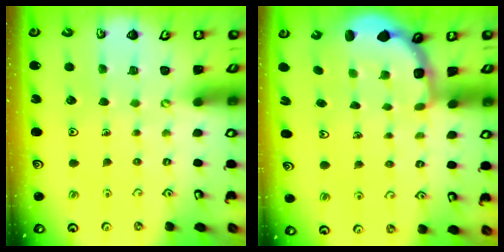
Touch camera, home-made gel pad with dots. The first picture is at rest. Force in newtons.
{"total": 3.0, "press": 2.0, "slide": 2.2}